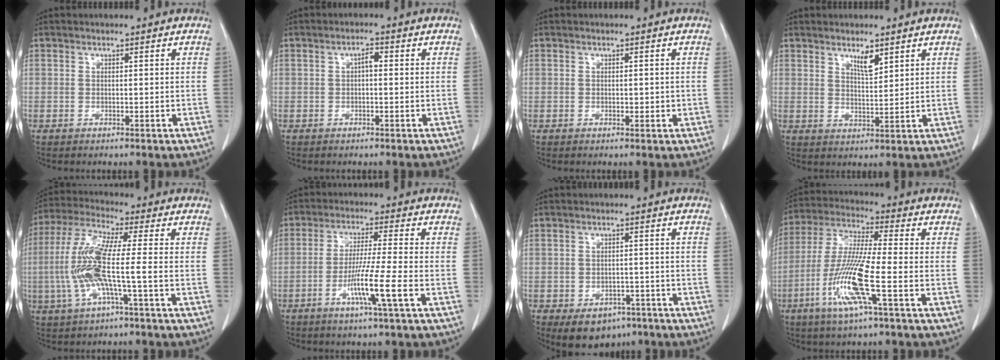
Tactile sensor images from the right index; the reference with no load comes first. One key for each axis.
{"total": 1.7, "fx": 0.1, "fy": 0.6, "fz": 1.5, "tx": -0.026, "ty": 0.006, "tz": 0.002}
{"total": 1.1, "fx": 0.0, "fy": 0.8, "fz": 0.8, "tx": -0.006, "ty": 0.001, "tz": 0.001}
{"total": 3.4, "fx": 2.4, "fy": 0.7, "fz": 2.3, "tx": -0.043, "ty": -0.005, "tz": 0.046}
{"total": 11.1, "fx": -1.9, "fy": 0.6, "fz": 10.9, "tx": -0.241, "ty": 0.007, "tz": -0.044}
{"total": 8.2, "fx": -3.2, "fy": -1.1, "fz": 7.5, "tx": -0.140, "ty": -0.015, "tz": -0.064}
{"total": 7.0, "fx": -4.4, "fy": 4.7, "fz": 2.8, "tx": -0.036, "ty": 0.008, "tz": -0.052}
{"total": 12.9, "fx": -4.5, "fy": 0.3, "fz": 12.1, "tx": -0.253, "ty": -0.014, "tz": -0.093}